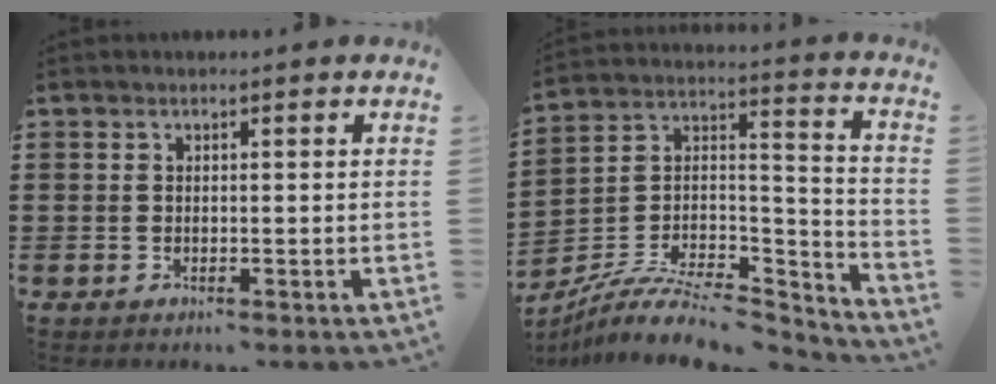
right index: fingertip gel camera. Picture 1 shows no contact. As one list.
[{"total": 9.7, "force": [-7.6, 3.5, 4.8], "torque": [-0.091, 0.018, -0.149]}]